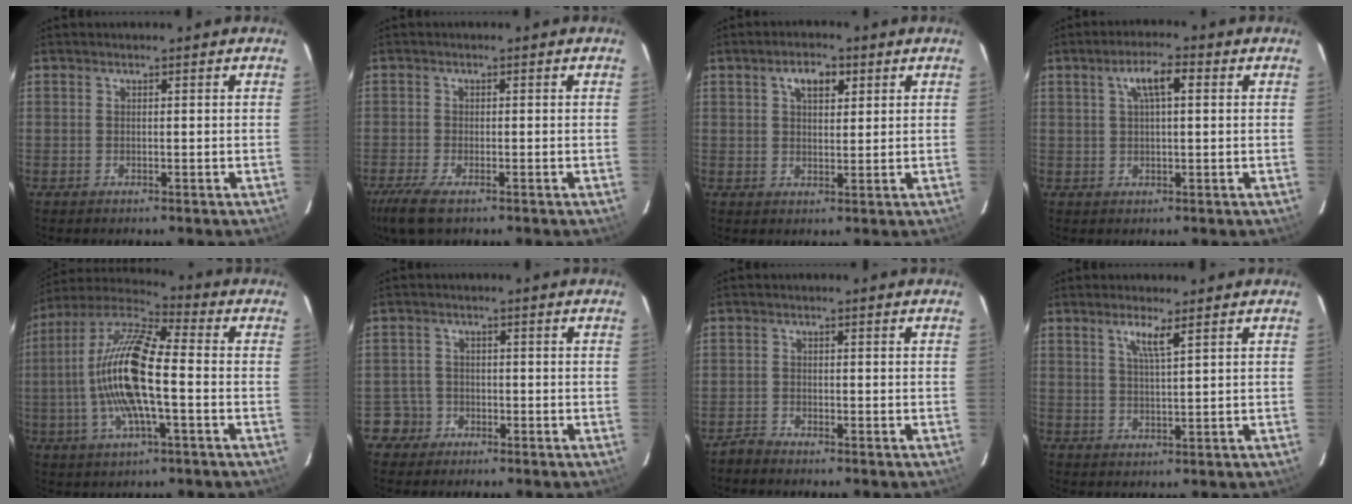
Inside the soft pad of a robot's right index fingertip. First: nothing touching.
{"total": 5.6, "force": [-3.7, 1.6, 3.8], "torque": [-0.096, -0.021, -0.072]}
{"total": 4.8, "force": [2.2, 2.6, 3.4], "torque": [-0.056, 0.014, 0.039]}
{"total": 5.3, "force": [1.8, 1.4, 4.8], "torque": [-0.089, 0.013, 0.035]}
{"total": 16.9, "force": [-2.2, 4.2, 16.2], "torque": [-0.314, 0.004, -0.053]}
{"total": 4.0, "force": [-1.8, 3.5, -0.5], "torque": [0.013, 0.026, -0.033]}
{"total": 1.9, "force": [-1.8, 0.3, 0.0], "torque": [-0.009, -0.002, -0.041]}
{"total": 3.5, "force": [2.0, -0.1, 2.8], "torque": [-0.054, -0.001, 0.038]}